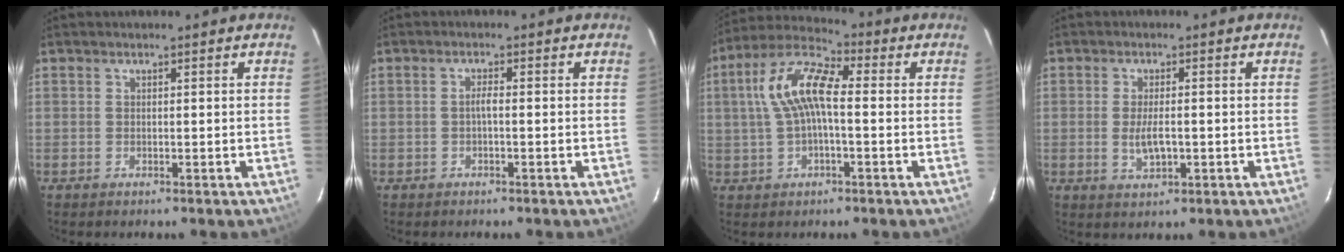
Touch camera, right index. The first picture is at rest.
{"total": 1.6, "force": [-0.4, 0.3, 1.5], "torque": [-0.027, 0.007, -0.008]}
{"total": 11.9, "force": [0.6, 5.0, 10.8], "torque": [-0.219, 0.027, 0.007]}
{"total": 4.5, "force": [-0.7, 1.8, 4.1], "torque": [-0.079, -0.004, -0.008]}